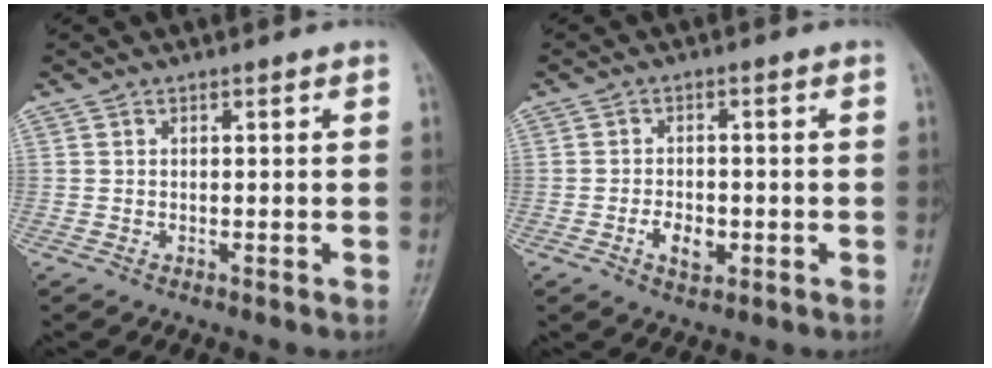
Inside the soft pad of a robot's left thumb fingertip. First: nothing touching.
{"total": 4.4, "force": [-1.4, 2.8, 3.1], "torque": [-0.045, 0.003, -0.023]}